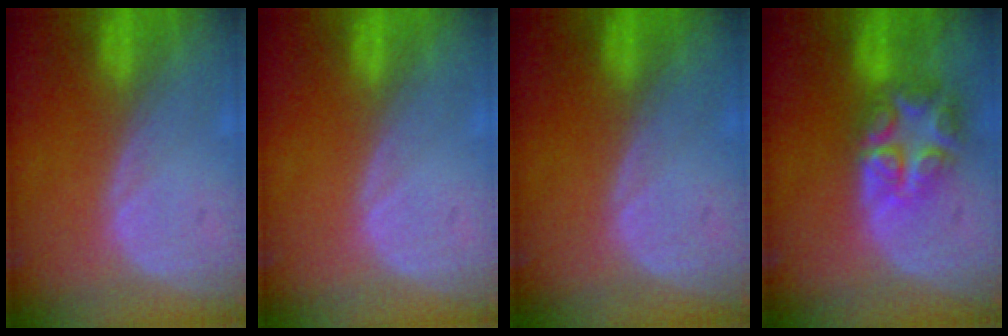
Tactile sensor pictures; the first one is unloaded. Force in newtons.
{"total": 0.0}
{"total": 0.0}
{"total": 7.9, "press": 6.9, "slide": 3.9}